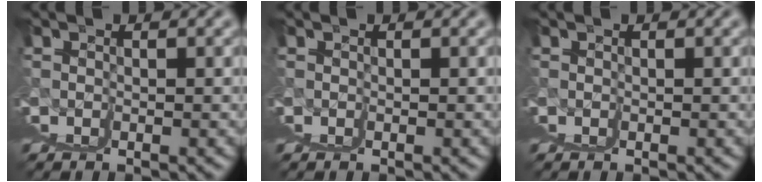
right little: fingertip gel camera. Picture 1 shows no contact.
{"total": 0.0}
{"total": 0.0}